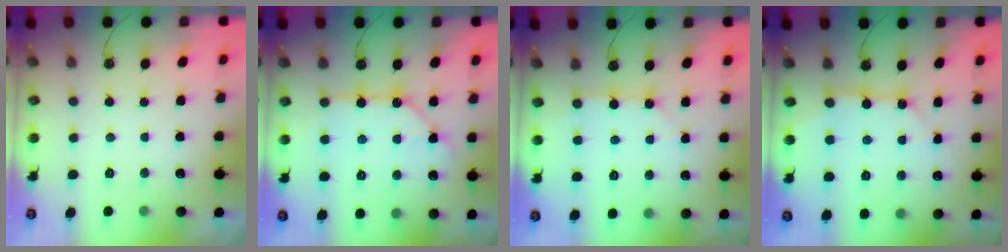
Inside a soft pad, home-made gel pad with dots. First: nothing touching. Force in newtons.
{"total": 10.8, "press": 10.7, "slide": 1.3}
{"total": 2.5, "press": 2.5, "slide": 0.3}
{"total": 6.1, "press": 6.0, "slide": 0.6}